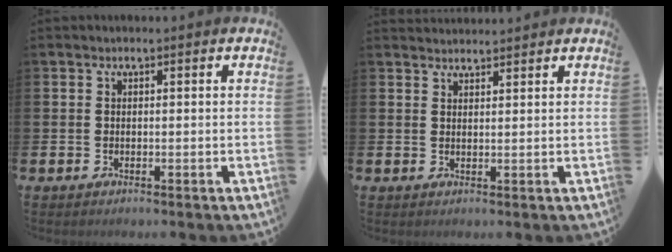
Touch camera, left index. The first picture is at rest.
{"total": 2.2, "force": [2.2, 0.3, -0.1], "torque": [0.006, -0.013, 0.039]}